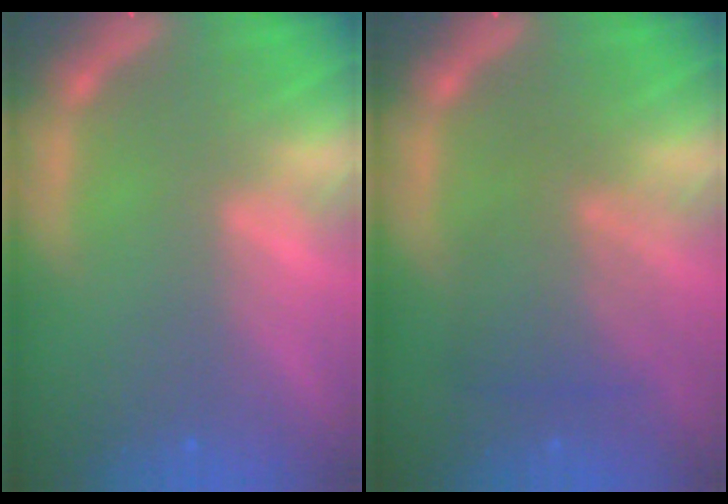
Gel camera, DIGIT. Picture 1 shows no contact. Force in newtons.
{"total": 5.1}